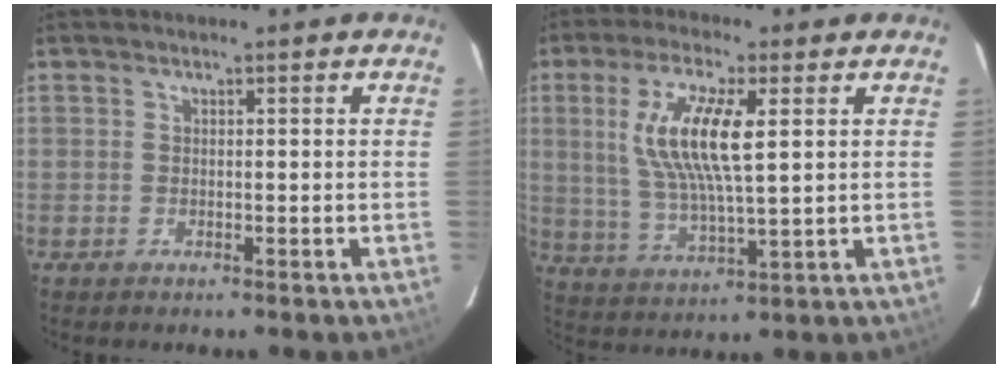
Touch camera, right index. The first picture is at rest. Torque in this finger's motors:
{"motor_torque": [0.50, 0.11, 0.44, 0.21]}